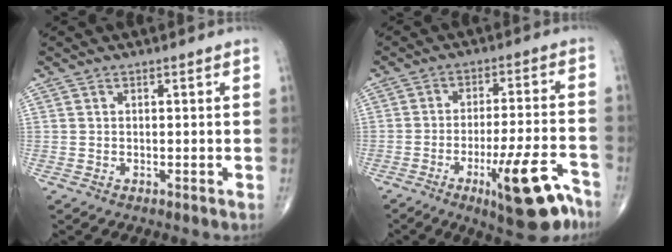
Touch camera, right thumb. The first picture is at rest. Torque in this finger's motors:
{"motor_torque": [4.22, 0.79, 0.91, -0.95, 0.29]}